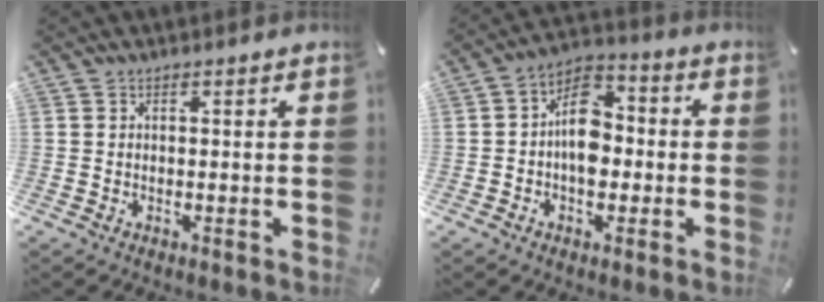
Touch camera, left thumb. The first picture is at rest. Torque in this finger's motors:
{"motor_torque": [0.04, 0.78, 0.70, -0.35, 0.09]}